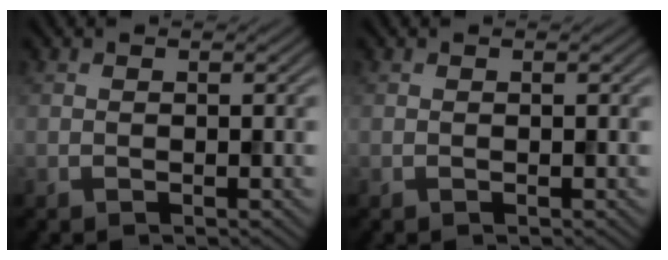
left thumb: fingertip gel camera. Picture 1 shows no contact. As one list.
[{"total": 0.0}]